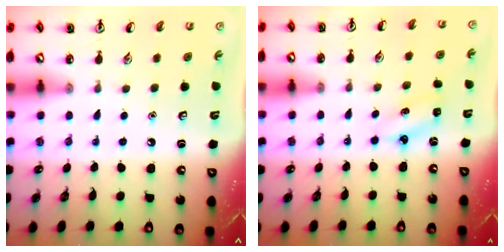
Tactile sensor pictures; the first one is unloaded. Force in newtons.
{"total": 3.6, "press": 3.5, "slide": 1.1}